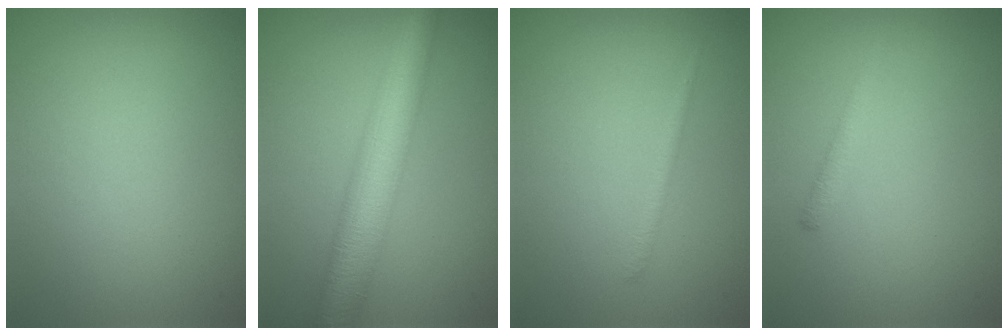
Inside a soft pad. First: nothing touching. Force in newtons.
{"total": 7.5, "press": 7.5, "slide": 0.1}
{"total": 0.9, "press": 0.9, "slide": 0.1}
{"total": 1.1, "press": 1.1, "slide": 0.0}